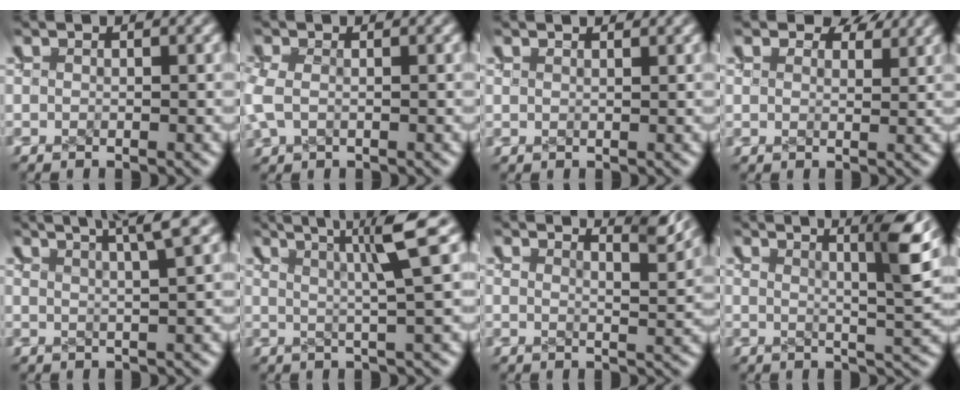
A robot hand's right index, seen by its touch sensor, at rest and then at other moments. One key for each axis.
{"total": 1.2, "fx": 0.6, "fy": 0.4, "fz": 0.9, "tx": -0.024, "ty": -0.001, "tz": 0.018}
{"total": 1.1, "fx": 0.8, "fy": -0.7, "fz": -0.3, "tx": 0.006, "ty": -0.002, "tz": 0.017}
{"total": 2.1, "fx": 1.9, "fy": 0.7, "fz": 0.6, "tx": -0.013, "ty": 0.002, "tz": 0.027}
{"total": 5.7, "fx": 4.6, "fy": 1.1, "fz": 3.2, "tx": -0.025, "ty": 0.023, "tz": 0.066}
{"total": 5.1, "fx": 3.5, "fy": -0.7, "fz": 3.6, "tx": -0.022, "ty": 0.020, "tz": 0.053}
{"total": 3.9, "fx": 3.5, "fy": -0.5, "fz": 1.6, "tx": -0.013, "ty": -0.003, "tz": 0.059}
{"total": 6.6, "fx": 4.0, "fy": 0.4, "fz": 5.2, "tx": -0.042, "ty": 0.009, "tz": 0.062}